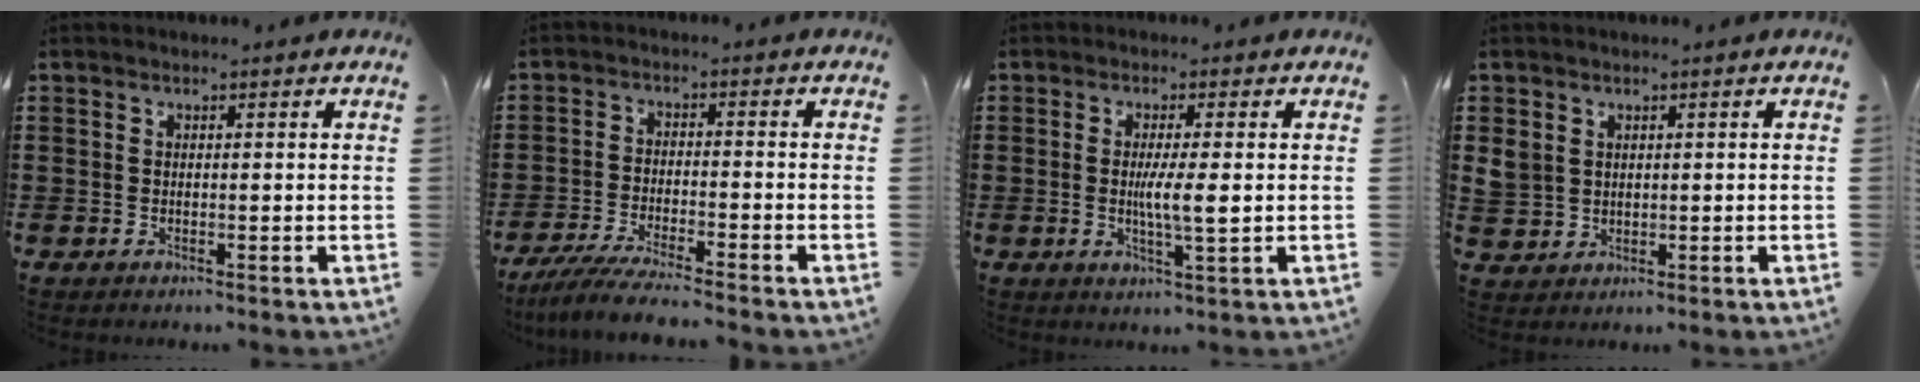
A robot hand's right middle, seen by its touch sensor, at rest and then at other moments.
{"total": 5.2, "force": [-4.7, -0.2, 2.2], "torque": [-0.056, -0.019, -0.094]}
{"total": 4.2, "force": [0.0, 0.4, 4.2], "torque": [-0.077, -0.004, -0.002]}
{"total": 3.0, "force": [1.2, 2.7, 0.5], "torque": [-0.025, 0.010, 0.023]}